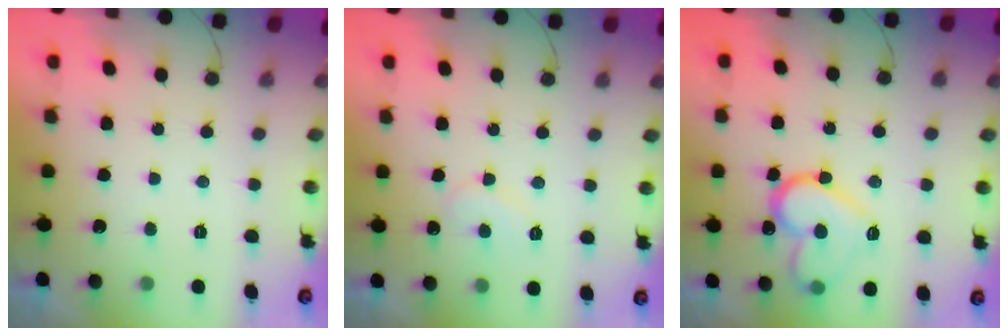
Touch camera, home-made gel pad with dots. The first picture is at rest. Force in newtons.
{"total": 7.4, "press": 7.4, "slide": 0.6}
{"total": 15.4, "press": 15.3, "slide": 1.7}